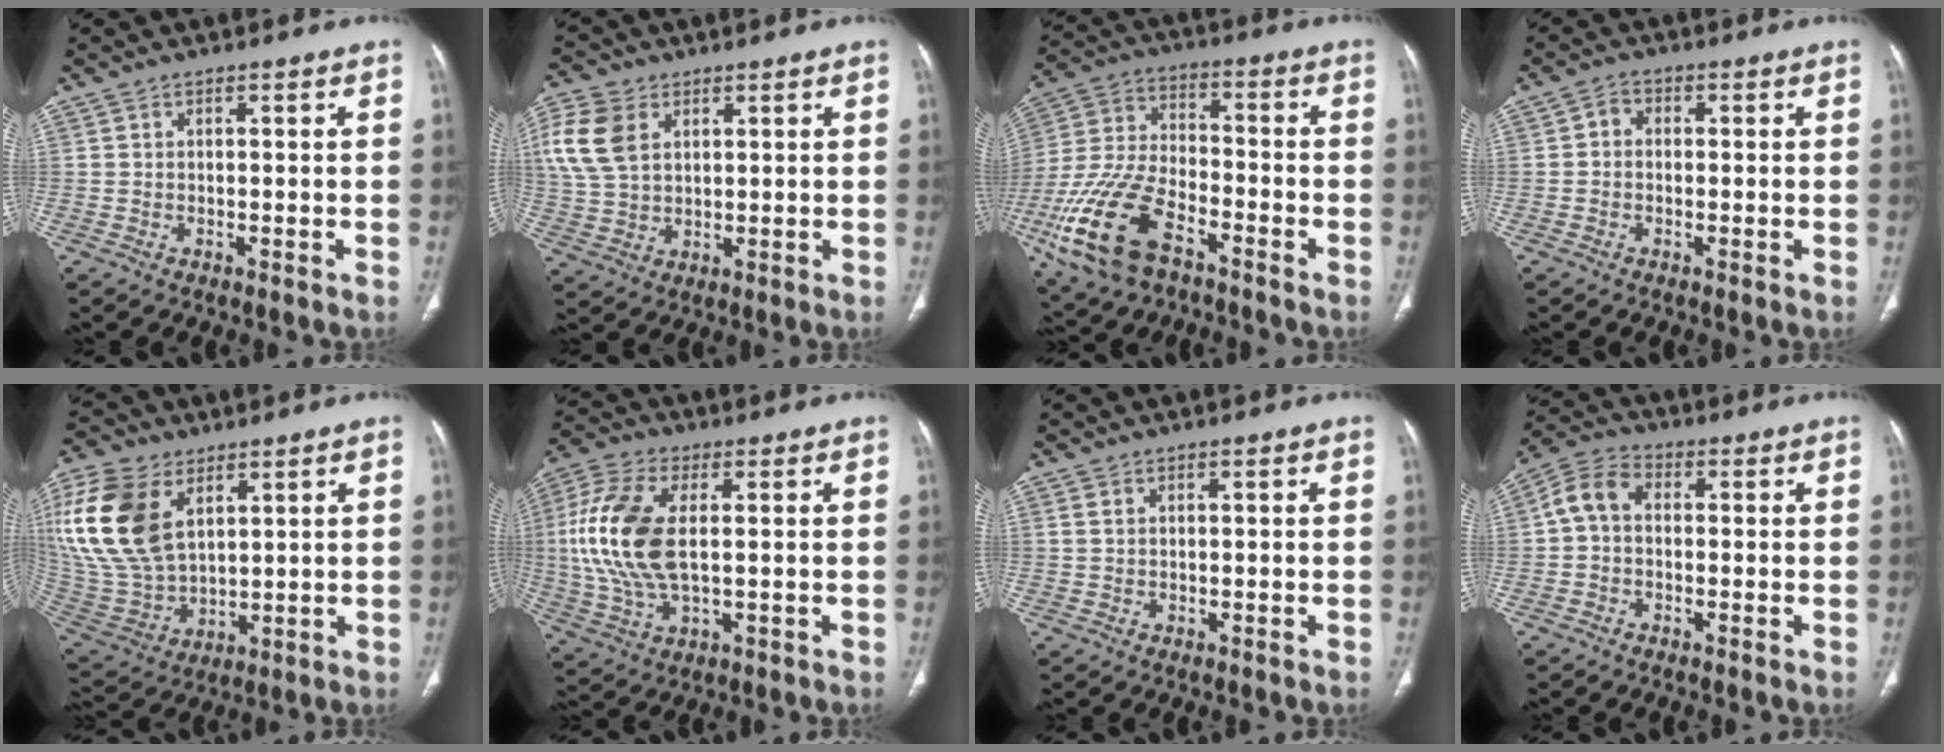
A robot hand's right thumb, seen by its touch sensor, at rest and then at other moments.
{"total": 11.1, "force": [3.7, 7.6, 7.2], "torque": [-0.157, 0.000, 0.075]}
{"total": 18.5, "force": [-9.3, 9.3, 13.0], "torque": [-0.276, 0.031, -0.174]}
{"total": 2.5, "force": [-0.1, 2.1, 1.3], "torque": [-0.011, 0.009, -0.011]}
{"total": 21.9, "force": [8.1, 13.5, 15.2], "torque": [-0.339, -0.021, 0.165]}
{"total": 16.1, "force": [1.4, 8.4, 13.7], "torque": [-0.307, 0.002, 0.030]}
{"total": 0.9, "force": [0.4, 0.6, 0.6], "torque": [-0.019, 0.003, 0.010]}
{"total": 5.3, "force": [0.0, 3.6, 3.9], "torque": [-0.071, 0.016, -0.010]}